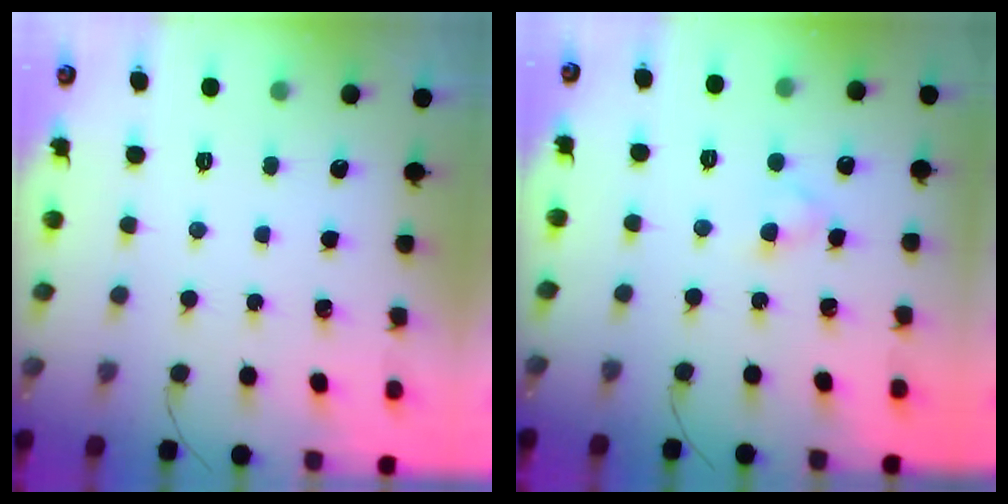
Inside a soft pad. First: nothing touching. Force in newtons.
{"total": 3.0, "press": 2.7, "slide": 1.2}